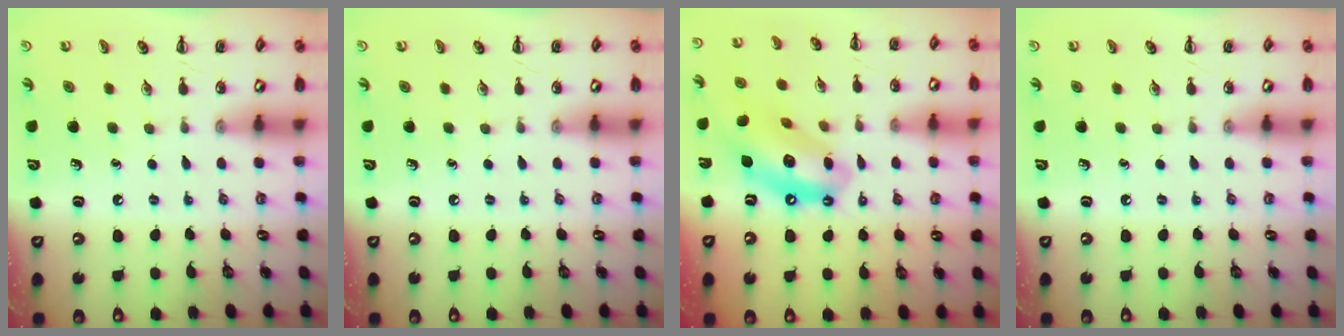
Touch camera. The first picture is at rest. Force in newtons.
{"total": 0.0}
{"total": 13.7, "press": 13.3, "slide": 3.5}
{"total": 0.0}